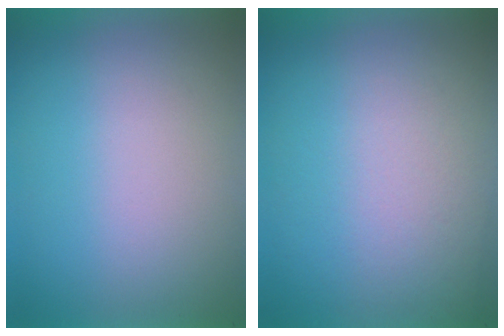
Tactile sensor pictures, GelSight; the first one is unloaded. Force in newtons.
{"total": 2.6}